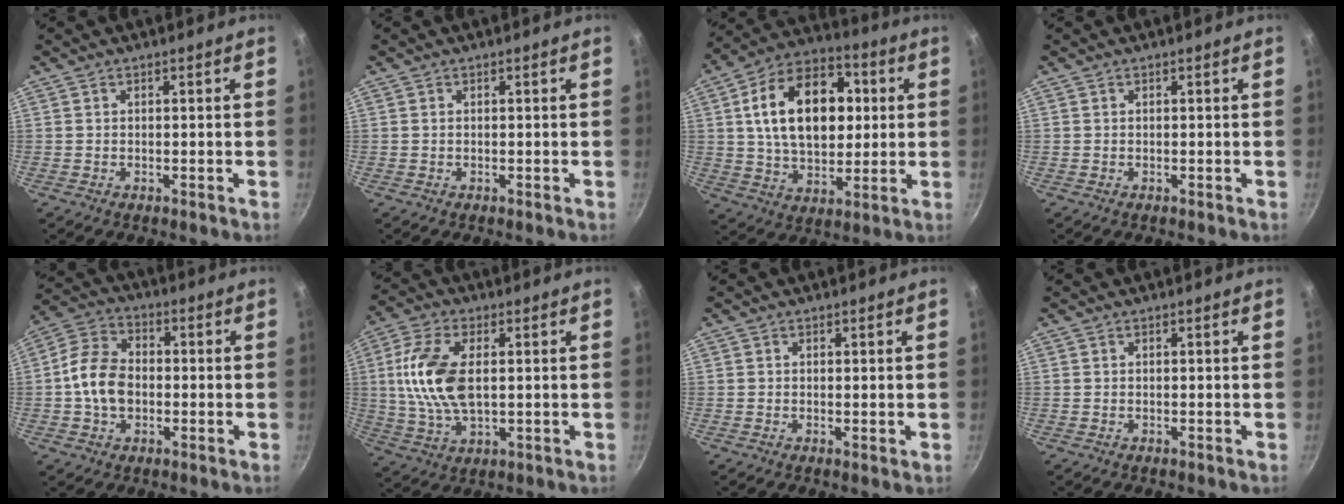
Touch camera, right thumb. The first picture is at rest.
{"total": 0.0}
{"total": 21.4, "force": [3.8, 14.0, 15.7], "torque": [-0.226, 0.014, 0.055]}
{"total": 0.0}
{"total": 10.3, "force": [-1.0, 7.5, 7.0], "torque": [-0.115, 0.025, -0.032]}
{"total": 13.3, "force": [1.6, 7.0, 11.2], "torque": [-0.221, 0.004, 0.029]}
{"total": 0.6, "force": [0.2, 0.2, 0.6], "torque": [-0.010, -0.004, 0.001]}
{"total": 0.0}